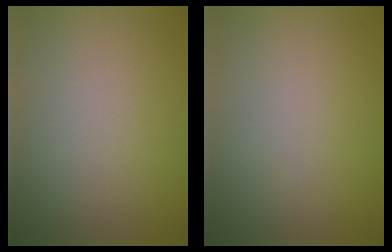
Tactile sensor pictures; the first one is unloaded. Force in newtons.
{"total": 0.0}